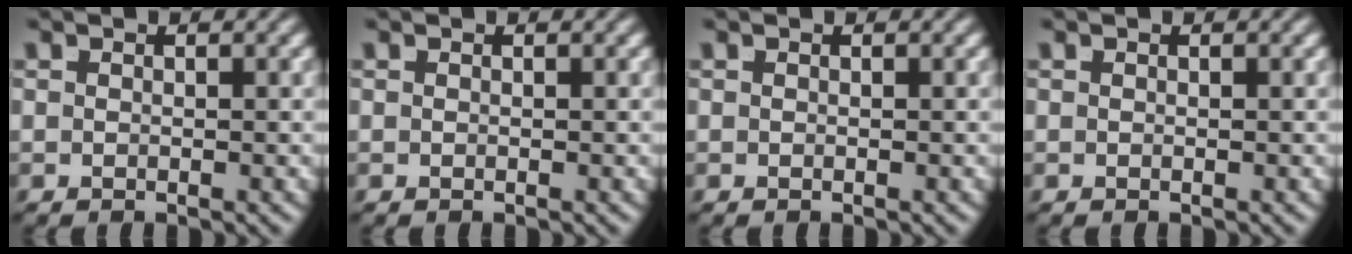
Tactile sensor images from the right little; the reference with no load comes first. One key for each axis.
{"total": 0.0}
{"total": 0.0}
{"total": 0.0}